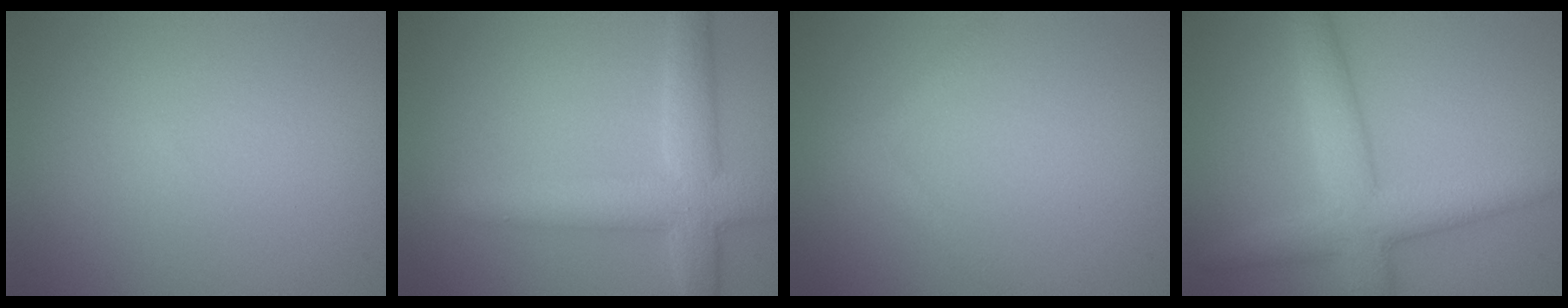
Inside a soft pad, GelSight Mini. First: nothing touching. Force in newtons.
{"total": 5.6, "press": 5.6, "slide": 0.2}
{"total": 1.3, "press": 1.3, "slide": 0.1}
{"total": 5.6, "press": 5.6, "slide": 0.1}